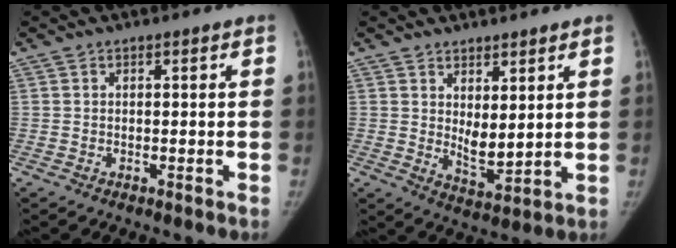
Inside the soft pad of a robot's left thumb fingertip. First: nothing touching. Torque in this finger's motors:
{"motor_torque": [0.72, 0.70, 0.60, -0.63, 0.16]}